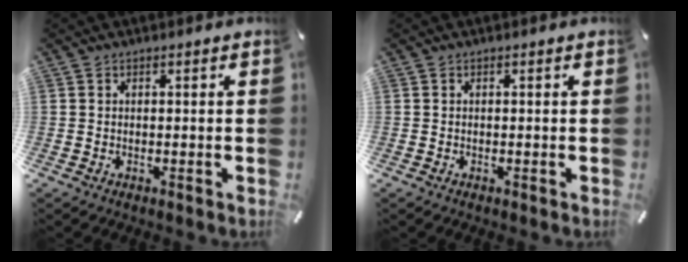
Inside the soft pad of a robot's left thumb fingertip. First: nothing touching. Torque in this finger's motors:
{"motor_torque": [-0.22, 0.06, -0.21, 0.13, 0.00]}